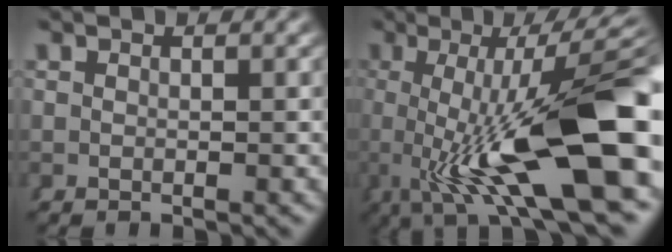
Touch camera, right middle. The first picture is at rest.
{"total": 14.5, "force": [-1.2, 3.9, 13.9], "torque": [-0.219, -0.004, -0.009]}